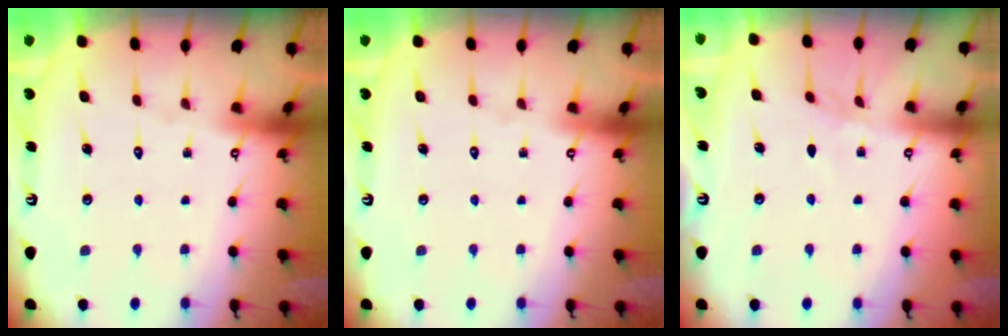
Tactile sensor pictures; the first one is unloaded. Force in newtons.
{"total": 0.0}
{"total": 2.9, "press": 2.9, "slide": 0.4}